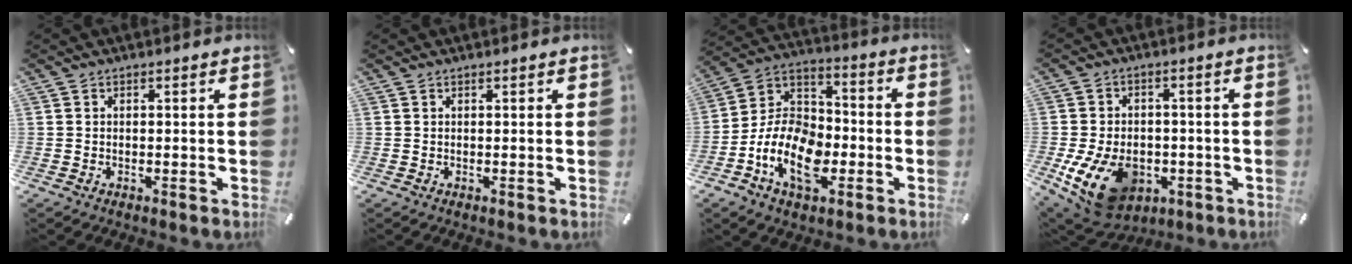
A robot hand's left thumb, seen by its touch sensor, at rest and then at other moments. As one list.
[{"total": 0.0}, {"total": 14.7, "force": [-6.0, 9.8, 9.2], "torque": [-0.207, 0.024, -0.115]}, {"total": 14.1, "force": [-4.8, 10.1, 8.7], "torque": [-0.172, 0.019, -0.078]}]